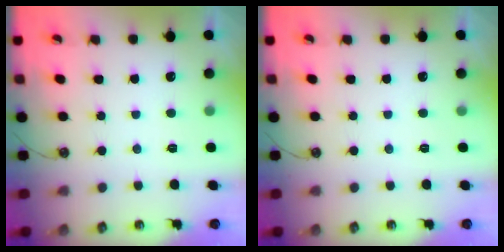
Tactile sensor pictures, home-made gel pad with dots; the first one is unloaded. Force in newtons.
{"total": 0.0}